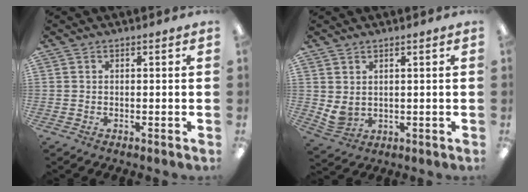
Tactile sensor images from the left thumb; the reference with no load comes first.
{"total": 3.7, "force": [1.9, 2.5, 1.9], "torque": [-0.046, -0.016, 0.033]}